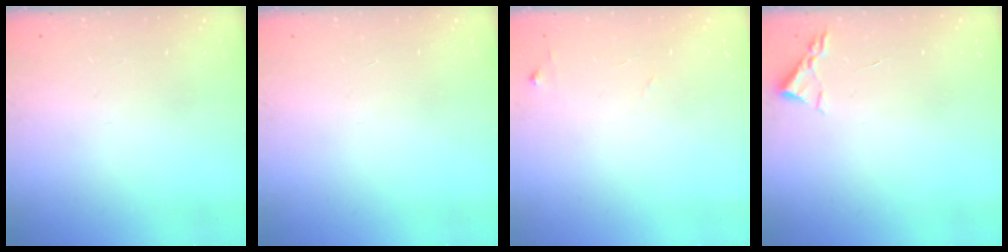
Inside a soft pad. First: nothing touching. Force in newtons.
{"total": 0.0}
{"total": 7.4, "press": 7.4, "slide": 0.4}
{"total": 2.2, "press": 2.2, "slide": 0.3}